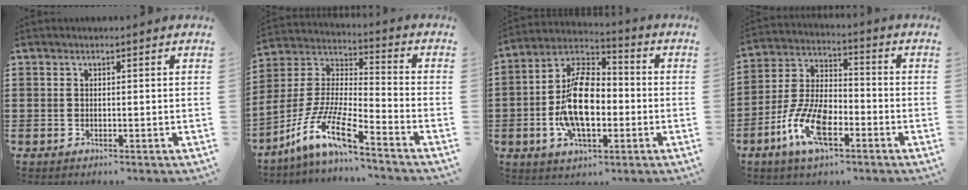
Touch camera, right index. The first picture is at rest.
{"total": 11.0, "force": [-8.4, 1.1, 6.9], "torque": [-0.168, -0.015, -0.177]}
{"total": 12.9, "force": [-2.0, 7.0, 10.6], "torque": [-0.229, 0.002, -0.042]}
{"total": 10.5, "force": [-4.8, 4.7, 8.1], "torque": [-0.192, -0.003, -0.092]}